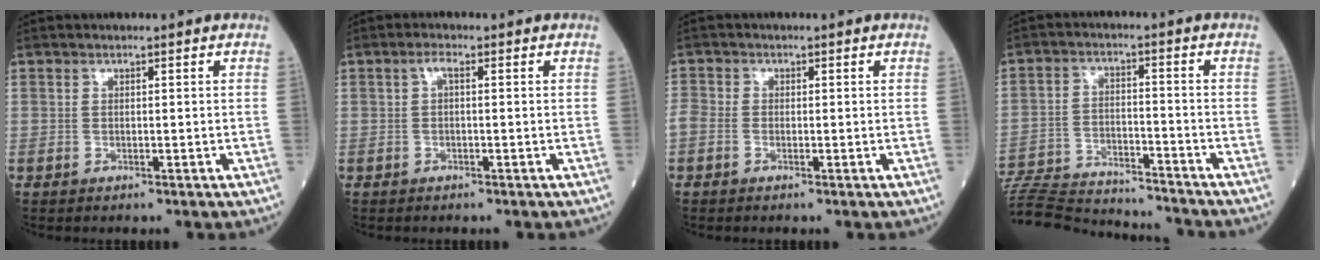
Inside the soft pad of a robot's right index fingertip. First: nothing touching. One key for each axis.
{"total": 1.4, "fx": 0.2, "fy": 0.3, "fz": 1.3, "tx": -0.025, "ty": 0.004, "tz": 0.004}
{"total": 2.1, "fx": -0.7, "fy": 1.5, "fz": 1.2, "tx": -0.037, "ty": 0.004, "tz": -0.015}
{"total": 16.9, "fx": -16.4, "fy": 1.2, "fz": 3.9, "tx": -0.082, "ty": -0.001, "tz": -0.252}